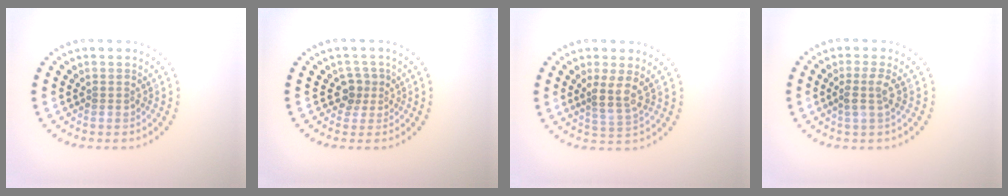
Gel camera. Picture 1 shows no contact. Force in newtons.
{"total": 1.9, "press": 1.5, "slide": 1.2}
{"total": 2.5, "press": 2.0, "slide": 1.4}
{"total": 1.9, "press": 1.4, "slide": 1.3}